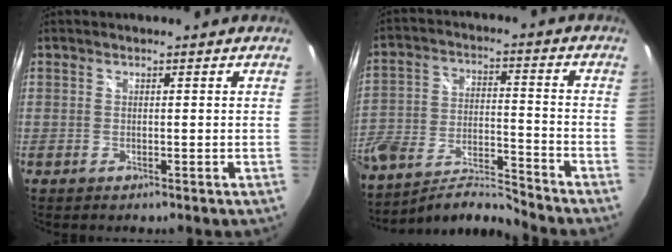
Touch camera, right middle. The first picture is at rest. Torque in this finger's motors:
{"motor_torque": [1.07, -1.07, 0.49, 0.21]}